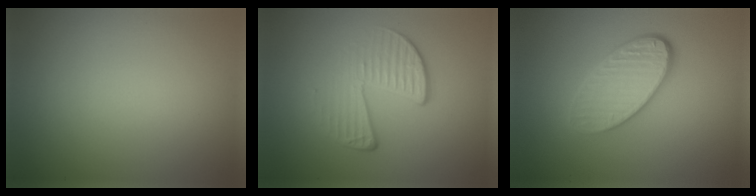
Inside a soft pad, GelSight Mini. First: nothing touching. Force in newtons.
{"total": 4.1, "press": 2.7, "slide": 3.1}
{"total": 4.7, "press": 3.5, "slide": 3.1}